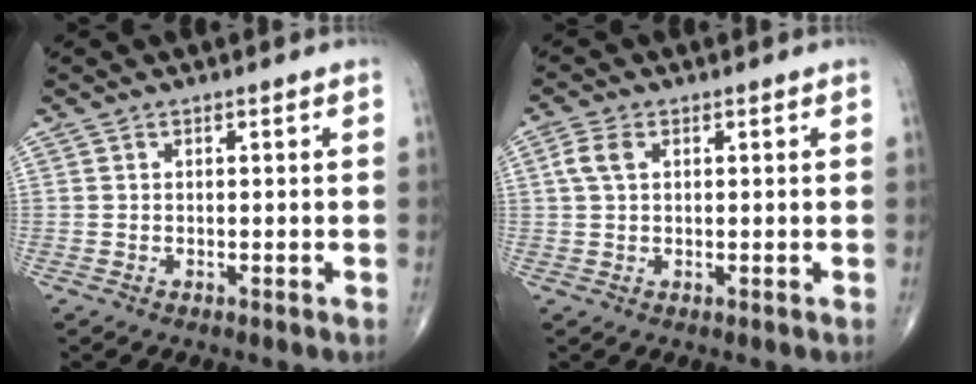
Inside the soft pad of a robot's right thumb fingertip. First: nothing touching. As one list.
[{"total": 3.4, "force": [0.9, 2.1, 2.5], "torque": [-0.061, 0.009, 0.017]}]